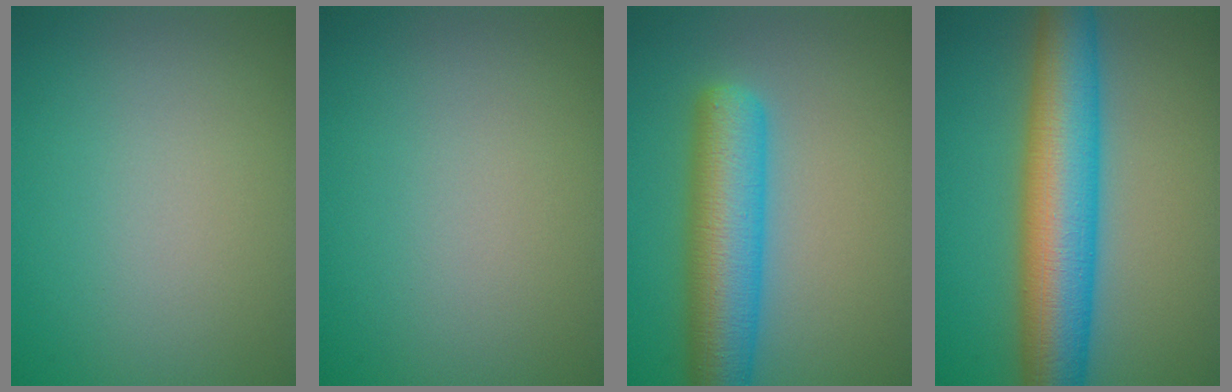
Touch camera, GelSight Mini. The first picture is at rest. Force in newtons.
{"total": 0.0}
{"total": 8.0, "press": 8.0, "slide": 0.1}
{"total": 10.5, "press": 10.4, "slide": 0.1}